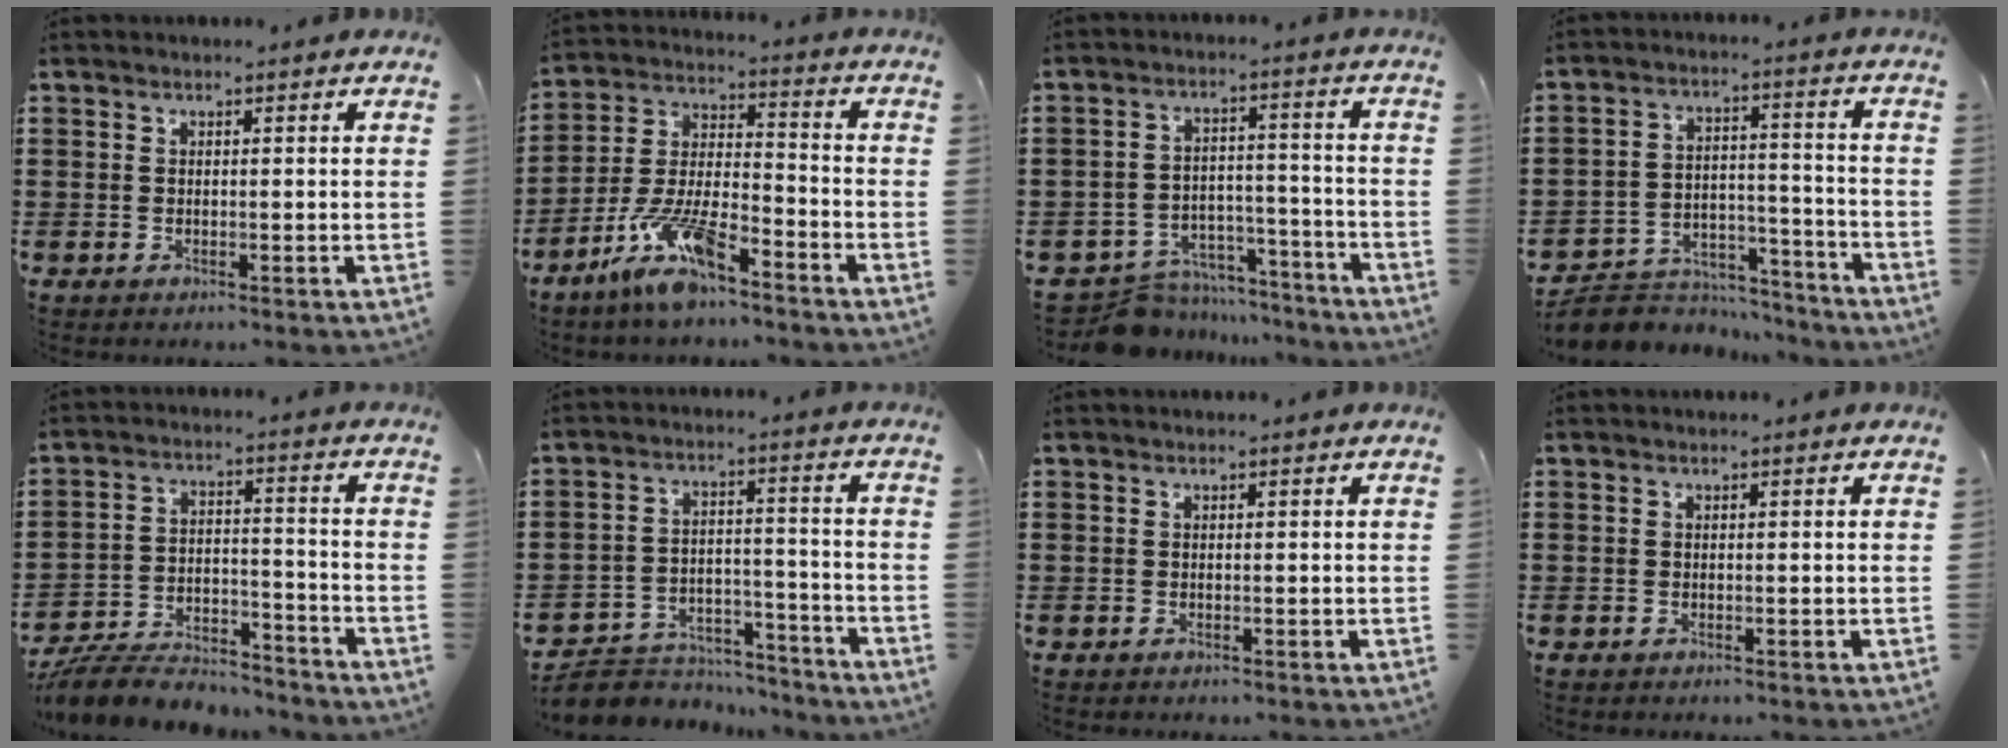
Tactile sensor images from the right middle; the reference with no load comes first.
{"total": 10.2, "force": [-7.7, 2.3, 6.2], "torque": [-0.146, 0.002, -0.153]}
{"total": 7.8, "force": [-7.5, 1.9, 0.9], "torque": [-0.019, 0.024, -0.147]}
{"total": 6.7, "force": [-6.3, 2.1, 0.9], "torque": [-0.016, 0.020, -0.123]}
{"total": 7.7, "force": [-7.3, 1.4, 1.8], "torque": [-0.040, 0.014, -0.142]}
{"total": 5.9, "force": [-5.6, 1.8, 0.5], "torque": [-0.013, 0.016, -0.113]}
{"total": 0.0}
{"total": 0.0}